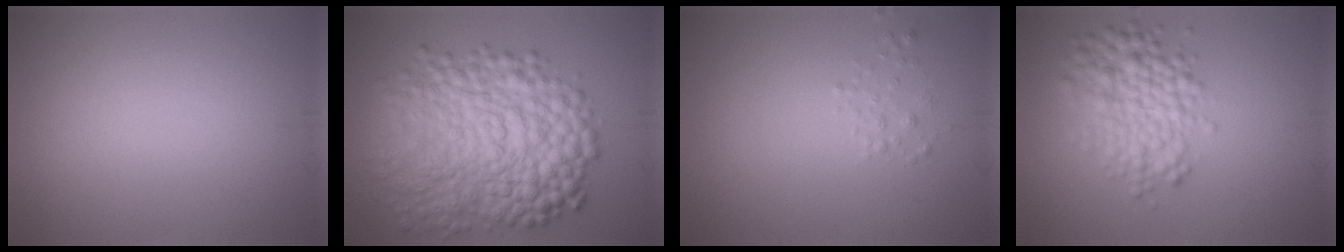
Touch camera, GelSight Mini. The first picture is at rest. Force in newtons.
{"total": 10.6, "press": 10.6, "slide": 0.2}
{"total": 1.0, "press": 1.0, "slide": 0.1}
{"total": 5.0, "press": 5.0, "slide": 0.1}